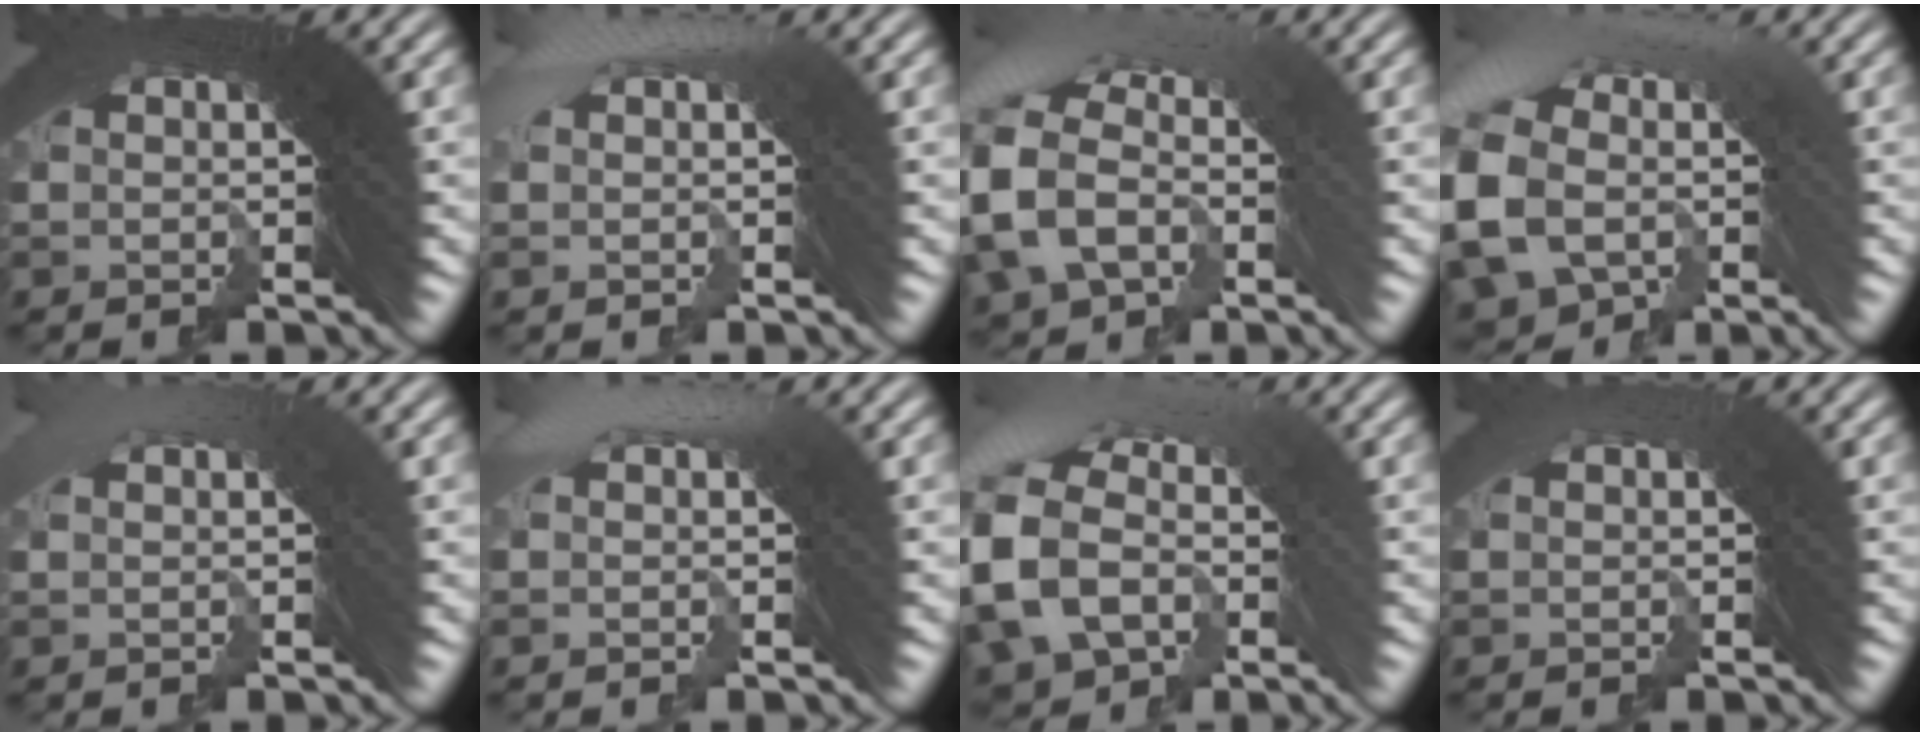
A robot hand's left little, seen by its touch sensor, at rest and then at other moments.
{"total": 0.8, "force": [0.3, -0.5, 0.6], "torque": [-0.009, 0.029, 0.000]}
{"total": 5.9, "force": [-0.1, 4.6, 3.8], "torque": [-0.089, 0.027, -0.015]}
{"total": 7.4, "force": [-1.2, 5.6, 4.6], "torque": [-0.109, 0.005, -0.024]}
{"total": 0.6, "force": [0.1, -0.6, -0.2], "torque": [0.014, 0.024, -0.002]}
{"total": 0.9, "force": [0.4, -0.8, 0.4], "torque": [0.000, 0.029, -0.003]}
{"total": 7.2, "force": [-0.7, 5.6, 4.4], "torque": [-0.103, 0.013, -0.020]}
{"total": 1.1, "force": [-0.8, -0.4, -0.6], "torque": [0.016, 0.004, -0.016]}